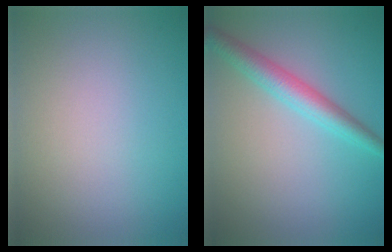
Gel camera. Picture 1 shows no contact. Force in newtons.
{"total": 3.4, "press": 3.4, "slide": 0.0}